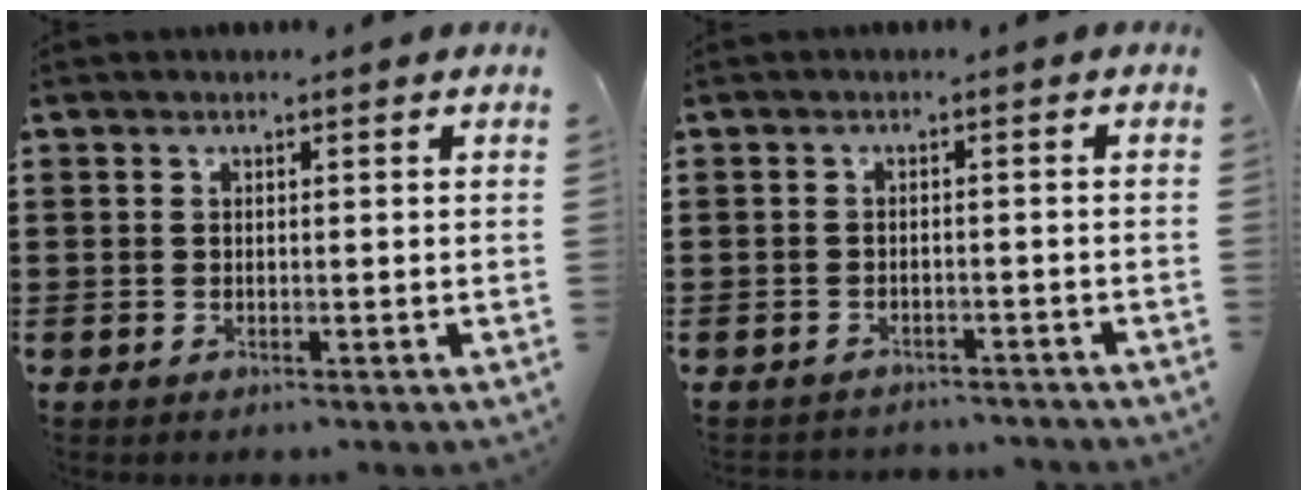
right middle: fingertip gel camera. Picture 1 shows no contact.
{"total": 1.8, "force": [-1.8, 0.2, -0.1], "torque": [-0.006, 0.000, -0.039]}